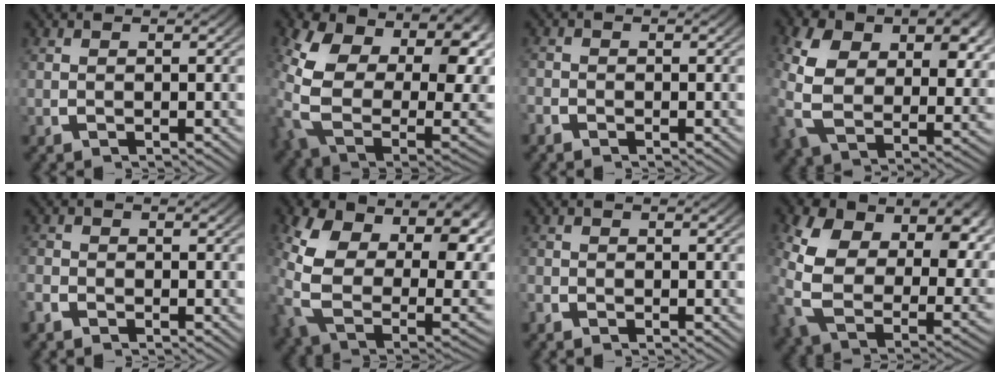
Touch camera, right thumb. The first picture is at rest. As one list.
[{"total": 18.3, "force": [0.0, 12.9, 13.0], "torque": [-0.311, -0.080, 0.040]}, {"total": 1.4, "force": [-1.1, 0.9, -0.1], "torque": [-0.004, -0.004, -0.025]}, {"total": 10.0, "force": [0.7, 7.0, 7.1], "torque": [-0.175, -0.043, 0.029]}, {"total": 1.7, "force": [-1.3, 1.0, 0.1], "torque": [-0.004, -0.003, -0.030]}, {"total": 16.6, "force": [0.5, 11.8, 11.6], "torque": [-0.288, -0.077, 0.043]}, {"total": 1.1, "force": [-0.7, 0.8, -0.1], "torque": [-0.004, -0.004, -0.018]}, {"total": 13.7, "force": [1.0, 9.5, 9.8], "torque": [-0.250, -0.072, 0.045]}]